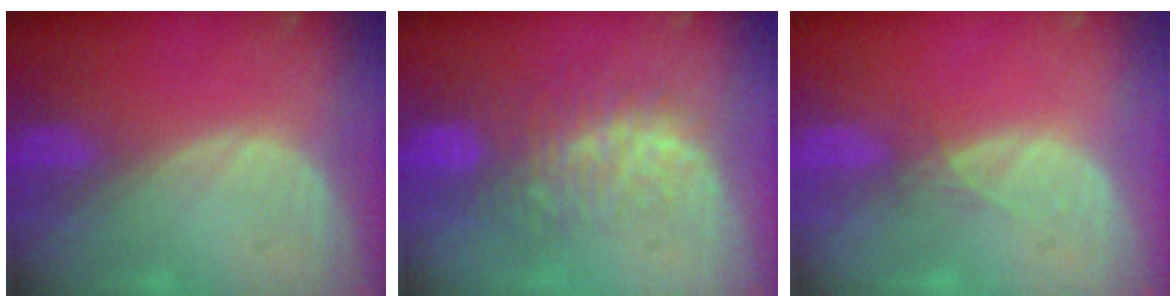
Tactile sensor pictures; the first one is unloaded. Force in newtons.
{"total": 9.4, "press": 8.1, "slide": 4.7}
{"total": 1.1, "press": 1.1, "slide": 0.2}